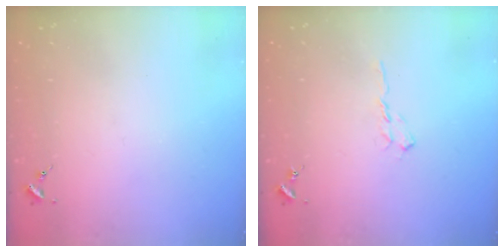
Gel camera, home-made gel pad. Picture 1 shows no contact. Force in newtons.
{"total": 6.0, "press": 6.0, "slide": 0.6}